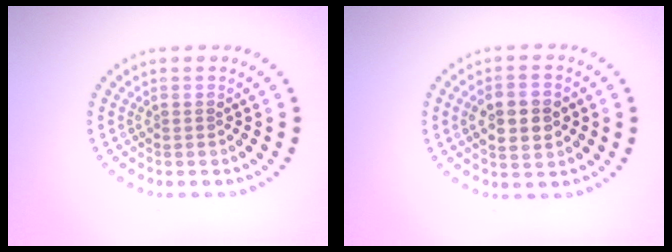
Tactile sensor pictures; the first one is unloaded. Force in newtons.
{"total": 4.5, "press": 4.5, "slide": 0.2}